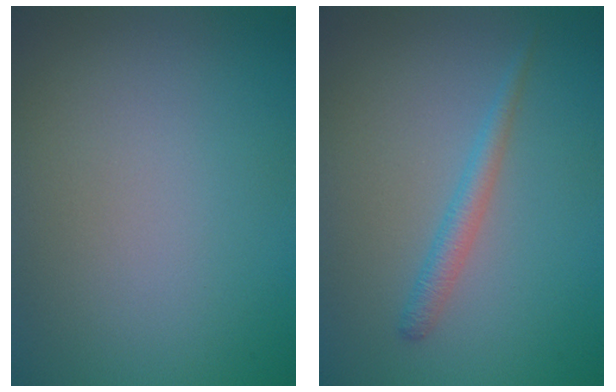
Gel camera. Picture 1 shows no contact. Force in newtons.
{"total": 1.8, "press": 1.8, "slide": 0.0}